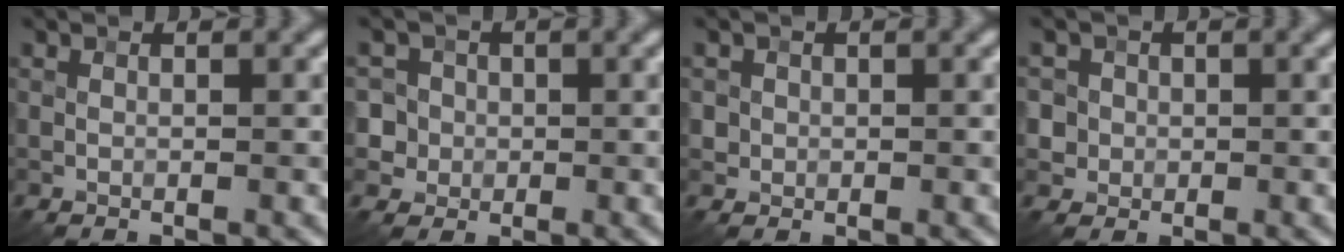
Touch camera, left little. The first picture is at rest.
{"total": 4.4, "force": [0.5, 4.1, 1.3], "torque": [-0.009, 0.032, -0.008]}
{"total": 0.7, "force": [0.0, 0.7, 0.0], "torque": [0.010, -0.005, -0.001]}
{"total": 2.9, "force": [0.6, 2.7, 0.8], "torque": [-0.003, 0.010, 0.004]}